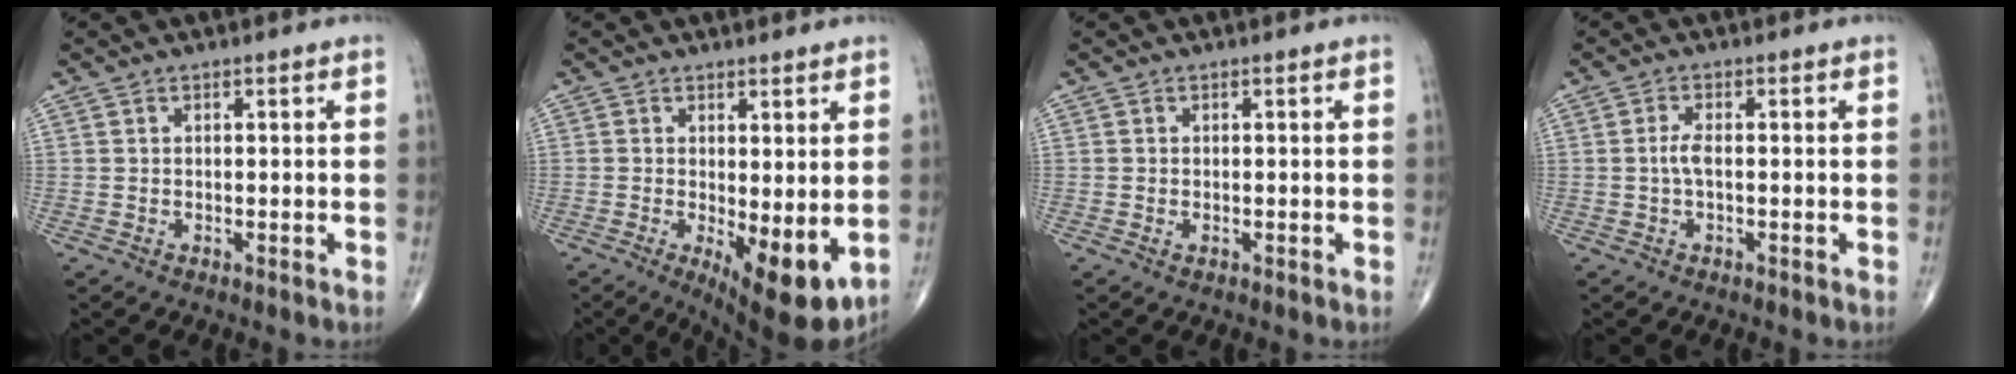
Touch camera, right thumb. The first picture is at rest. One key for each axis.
{"total": 9.9, "fx": -1.5, "fy": 3.5, "fz": 9.1, "tx": -0.125, "ty": -0.025, "tz": -0.012}
{"total": 0.5, "fx": -0.1, "fy": 0.3, "fz": 0.4, "tx": -0.008, "ty": 0.004, "tz": -0.001}
{"total": 2.1, "fx": -0.3, "fy": 0.6, "fz": 2.0, "tx": -0.047, "ty": 0.000, "tz": -0.007}